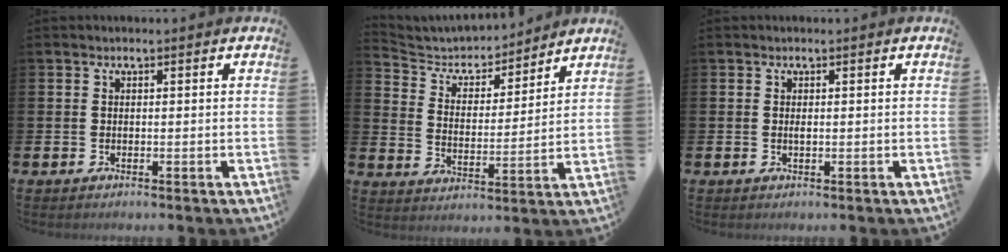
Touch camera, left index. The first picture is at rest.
{"total": 5.4, "force": [5.1, 1.7, 0.4], "torque": [-0.047, -0.040, 0.085]}
{"total": 0.5, "force": [0.1, 0.1, 0.5], "torque": [-0.016, 0.001, 0.003]}